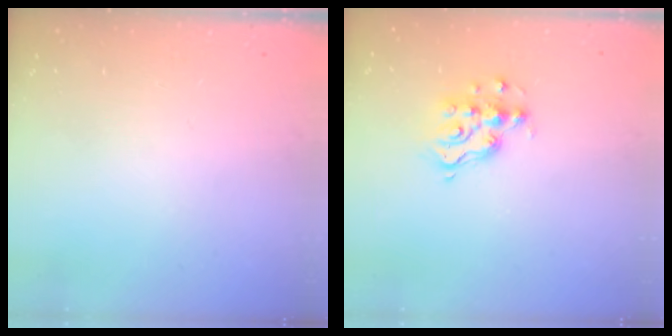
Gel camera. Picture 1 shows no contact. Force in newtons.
{"total": 8.8, "press": 8.8, "slide": 0.7}